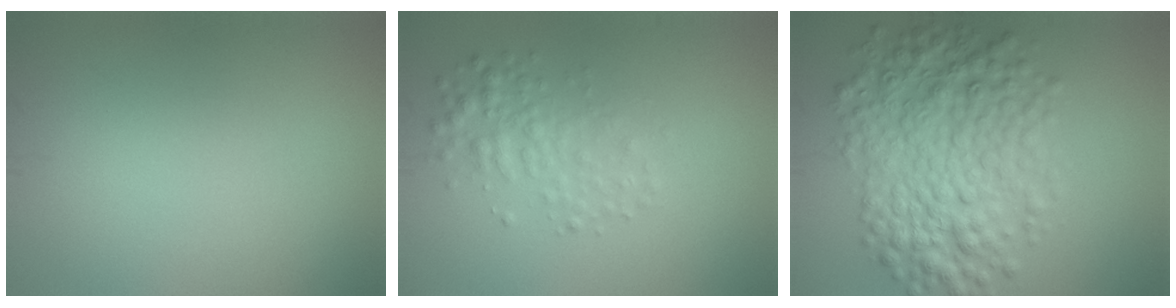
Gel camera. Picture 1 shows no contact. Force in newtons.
{"total": 2.6, "press": 2.6, "slide": 0.0}
{"total": 8.0, "press": 8.0, "slide": 0.1}